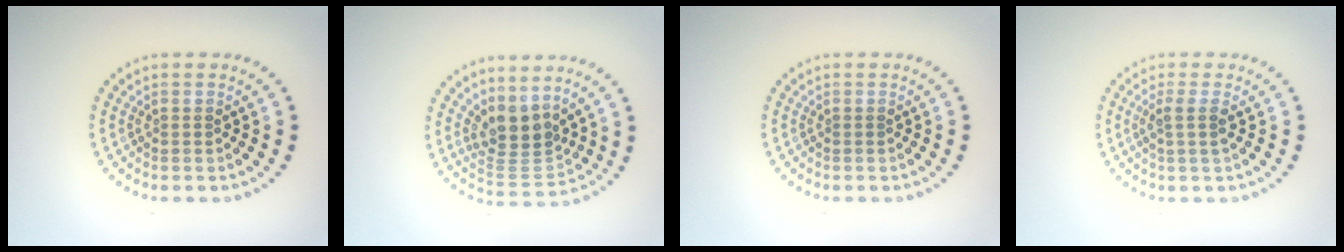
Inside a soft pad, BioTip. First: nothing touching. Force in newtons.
{"total": 3.7, "press": 3.0, "slide": 2.1}
{"total": 0.0}
{"total": 1.8, "press": 1.5, "slide": 0.9}